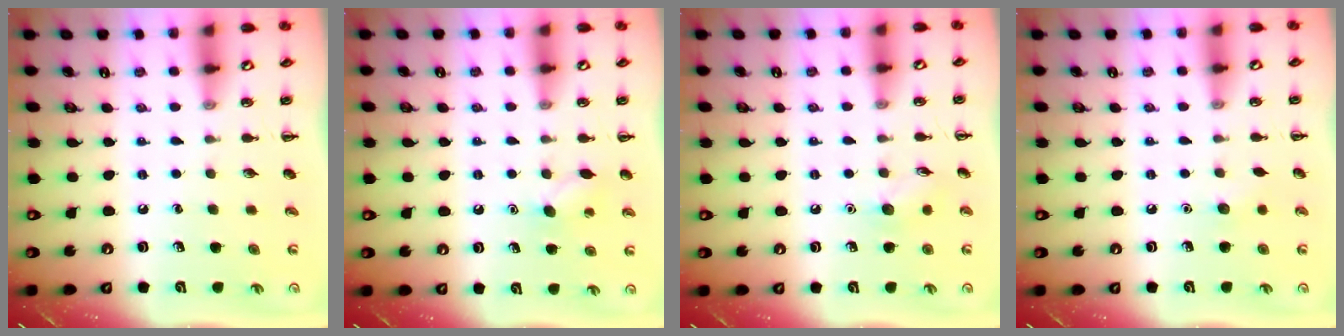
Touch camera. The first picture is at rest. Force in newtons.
{"total": 7.2, "press": 7.0, "slide": 1.9}
{"total": 6.6, "press": 6.4, "slide": 1.5}
{"total": 4.6, "press": 4.5, "slide": 1.2}